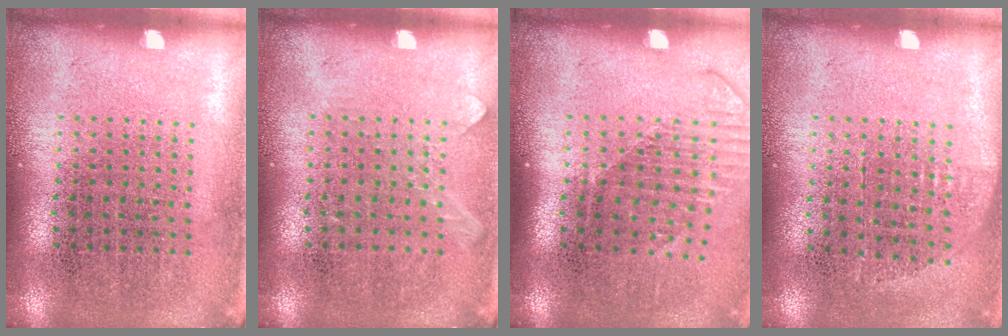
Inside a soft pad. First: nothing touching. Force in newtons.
{"total": 0.6, "press": 0.6, "slide": 0.1}
{"total": 1.6, "press": 1.2, "slide": 1.0}
{"total": 0.7, "press": 0.6, "slide": 0.3}